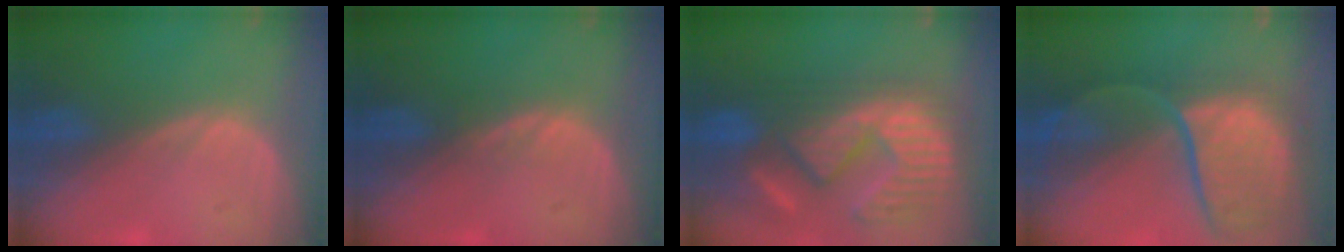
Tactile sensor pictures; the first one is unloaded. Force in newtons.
{"total": 1.1, "press": 1.0, "slide": 0.2}
{"total": 13.7, "press": 12.2, "slide": 6.2}
{"total": 12.0, "press": 9.9, "slide": 6.8}